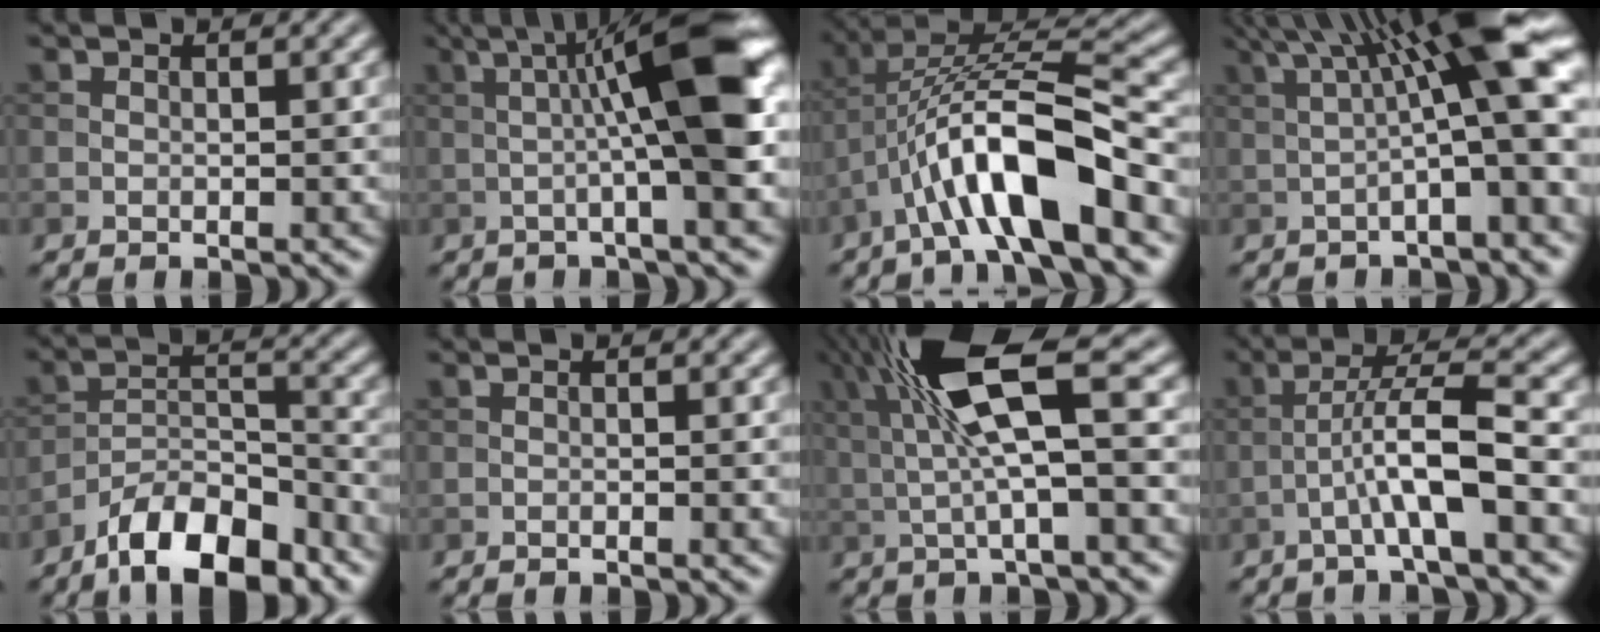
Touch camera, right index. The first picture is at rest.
{"total": 10.2, "force": [1.3, 1.5, 10.0], "torque": [-0.144, 0.015, 0.018]}
{"total": 10.0, "force": [-3.9, 2.6, 8.8], "torque": [-0.153, 0.017, -0.069]}
{"total": 11.5, "force": [2.5, 2.0, 11.0], "torque": [-0.150, 0.025, 0.036]}
{"total": 9.0, "force": [-6.6, 3.1, 5.3], "torque": [-0.078, 0.002, -0.122]}
{"total": 1.2, "force": [-0.4, 0.3, 1.1], "torque": [-0.013, -0.001, -0.007]}
{"total": 8.6, "force": [2.2, 1.9, 8.1], "torque": [-0.153, 0.016, 0.036]}
{"total": 5.3, "force": [-1.9, 0.4, 4.9], "torque": [-0.087, 0.022, -0.039]}